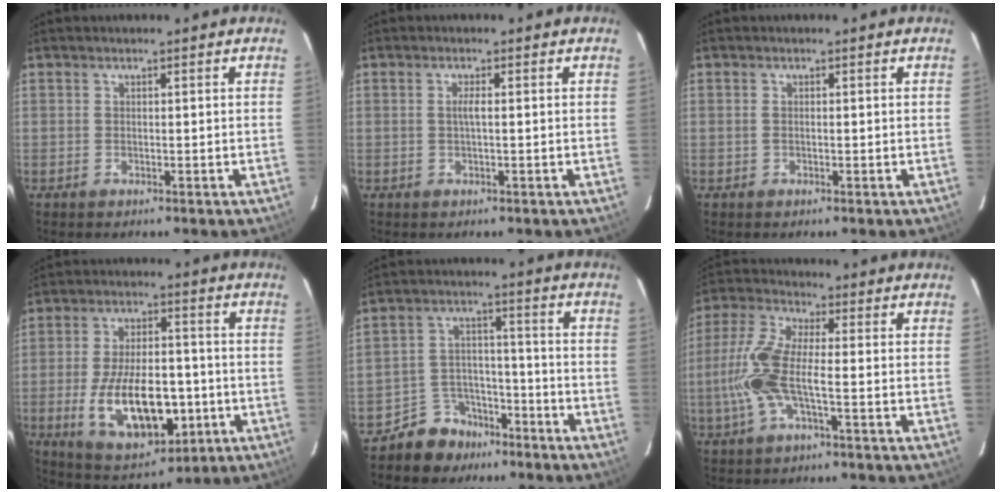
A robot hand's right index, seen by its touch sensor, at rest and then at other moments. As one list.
[{"total": 1.3, "force": [0.0, -0.2, 1.3], "torque": [-0.026, 0.001, -0.002]}, {"total": 0.7, "force": [-0.1, 0.4, 0.6], "torque": [-0.016, 0.000, -0.003]}, {"total": 17.9, "force": [-4.3, 8.8, 14.9], "torque": [-0.290, -0.012, -0.050]}, {"total": 8.7, "force": [-6.6, 5.5, 1.3], "torque": [-0.034, 0.037, -0.101]}, {"total": 10.9, "force": [-2.5, 2.5, 10.3], "torque": [-0.239, 0.002, -0.052]}]